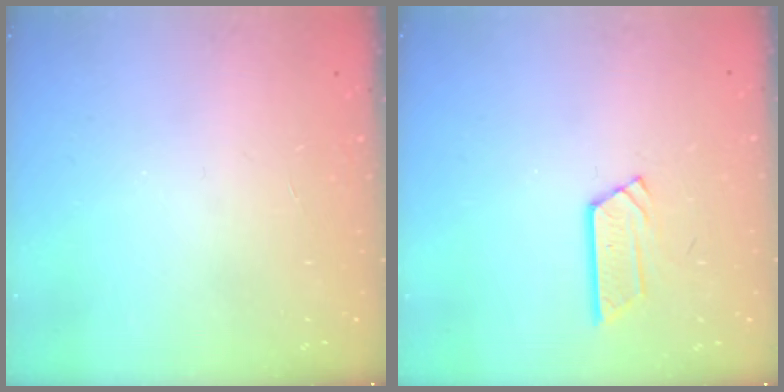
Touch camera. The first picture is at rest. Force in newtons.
{"total": 5.1, "press": 5.1, "slide": 0.4}